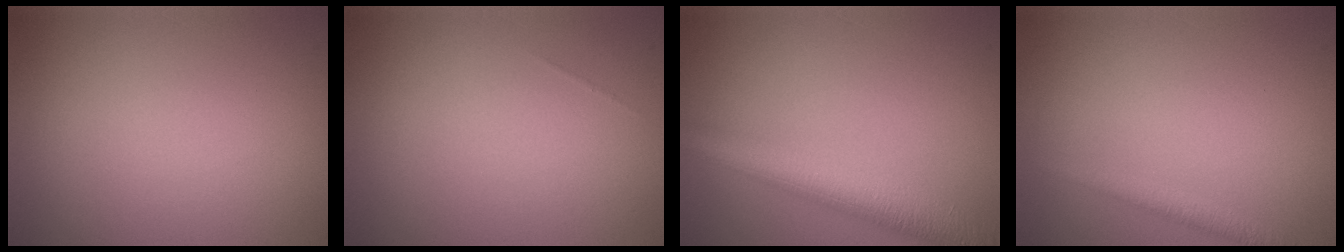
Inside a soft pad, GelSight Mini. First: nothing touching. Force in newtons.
{"total": 0.0}
{"total": 5.8, "press": 5.8, "slide": 0.2}
{"total": 1.6, "press": 1.6, "slide": 0.0}